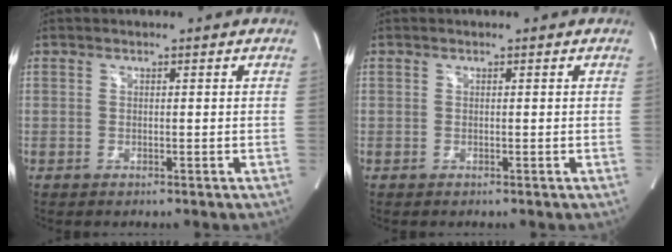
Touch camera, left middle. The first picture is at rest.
{"total": 0.0}